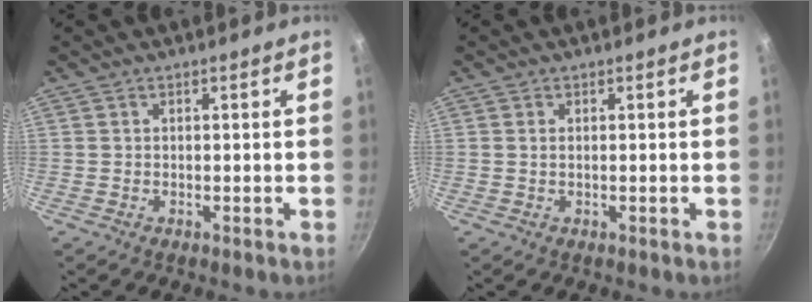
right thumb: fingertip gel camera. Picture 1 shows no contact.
{"total": 0.5, "force": [0.1, 0.2, 0.5], "torque": [-0.010, 0.001, 0.003]}